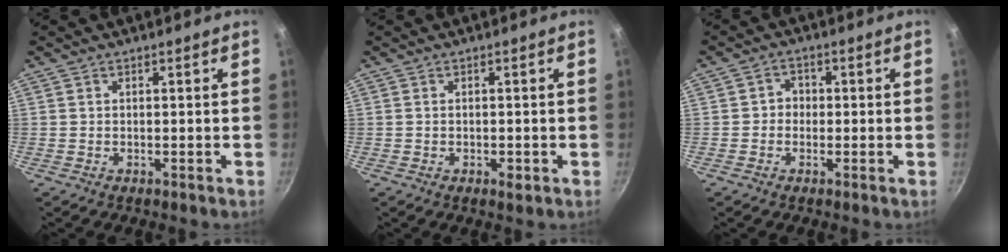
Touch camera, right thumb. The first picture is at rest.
{"total": 1.6, "force": [-0.6, 0.8, 1.3], "torque": [-0.021, -0.001, -0.010]}
{"total": 2.9, "force": [-0.4, 2.6, 1.0], "torque": [0.004, 0.009, -0.012]}